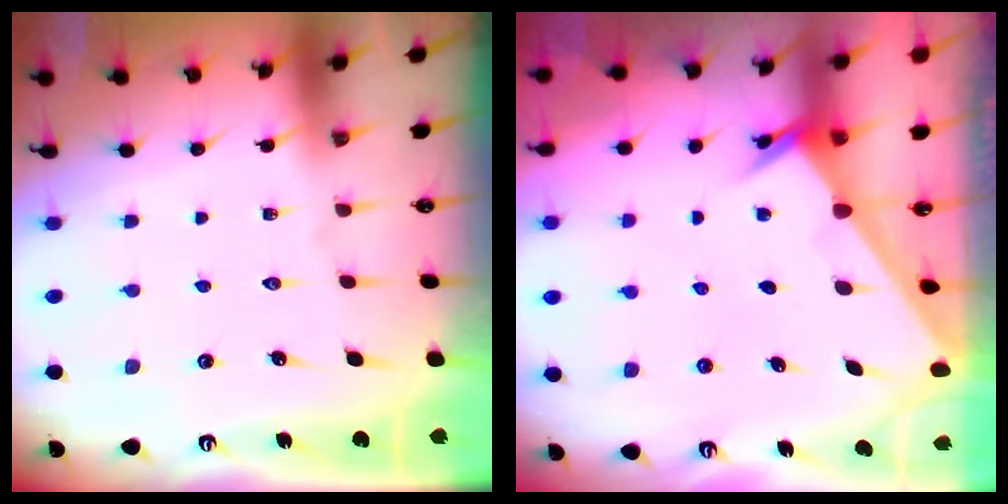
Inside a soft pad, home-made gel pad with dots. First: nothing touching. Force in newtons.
{"total": 2.4, "press": 2.4, "slide": 0.2}